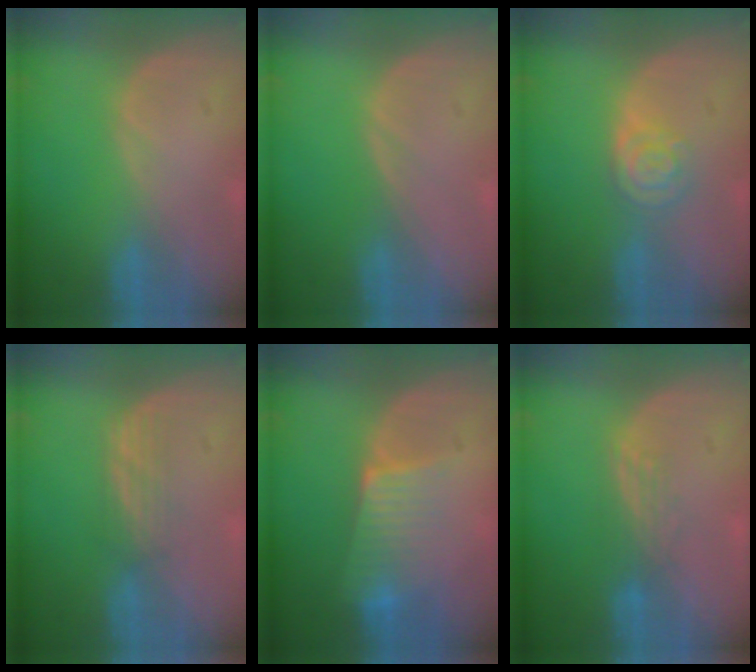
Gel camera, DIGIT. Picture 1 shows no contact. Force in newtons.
{"total": 0.0}
{"total": 4.3, "press": 3.9, "slide": 1.9}
{"total": 2.4, "press": 2.3, "slide": 0.6}
{"total": 6.6, "press": 5.9, "slide": 3.0}
{"total": 2.9, "press": 2.4, "slide": 1.6}